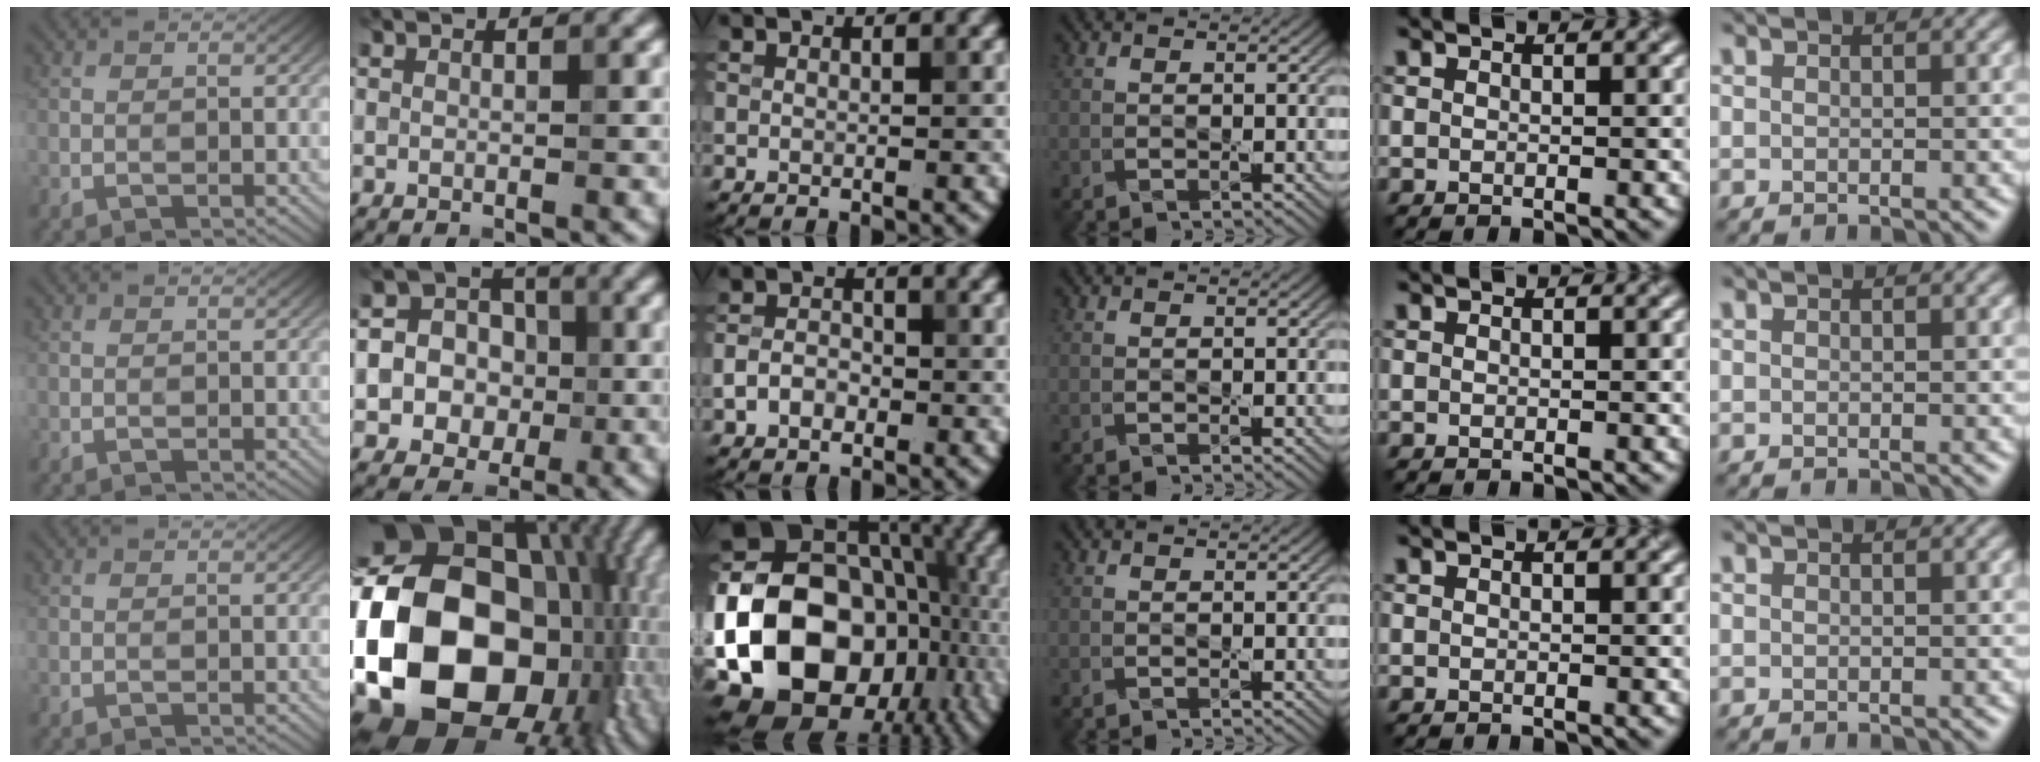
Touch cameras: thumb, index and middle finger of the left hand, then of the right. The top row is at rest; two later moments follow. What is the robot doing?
{"motion": "press", "object": "gel pad"}